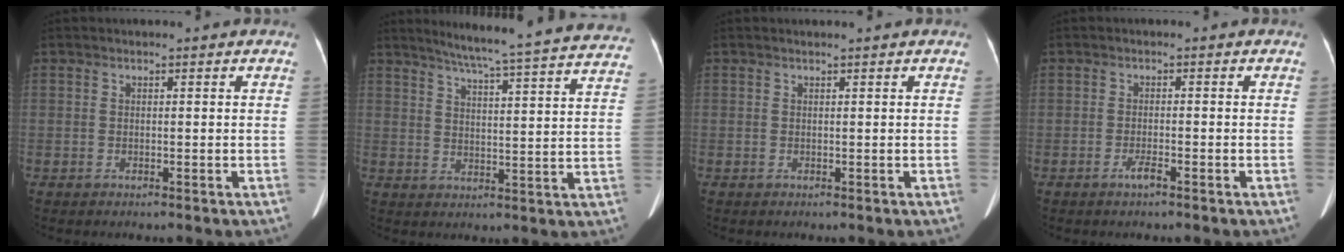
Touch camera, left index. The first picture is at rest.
{"total": 25.3, "force": [23.1, 0.3, 10.3], "torque": [-0.155, -0.050, 0.276]}
{"total": 0.0}
{"total": 1.6, "force": [-1.2, 0.0, 1.1], "torque": [-0.024, -0.005, -0.023]}